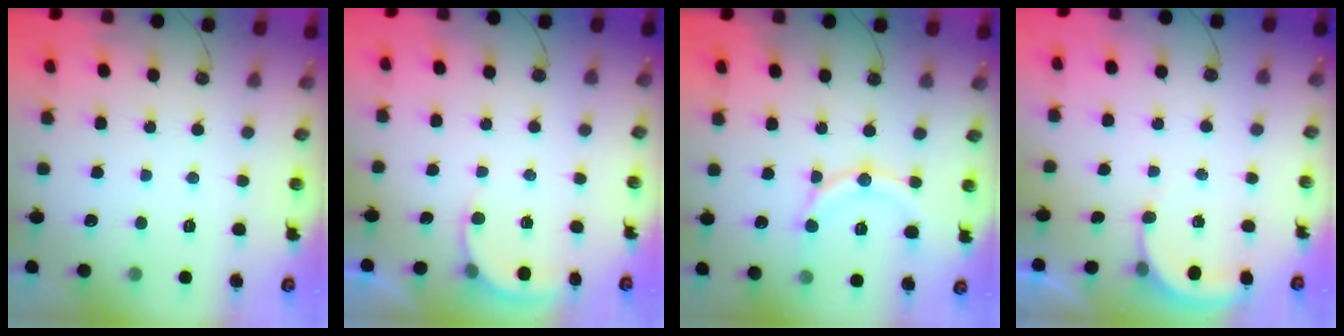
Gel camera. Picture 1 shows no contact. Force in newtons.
{"total": 2.1, "press": 2.1, "slide": 0.2}
{"total": 13.2, "press": 13.1, "slide": 1.4}
{"total": 2.9, "press": 2.9, "slide": 0.2}